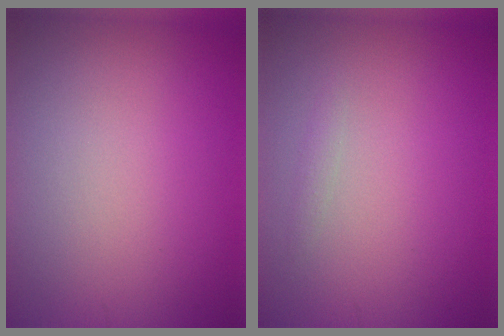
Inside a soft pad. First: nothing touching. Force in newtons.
{"total": 0.6, "press": 0.6, "slide": 0.0}